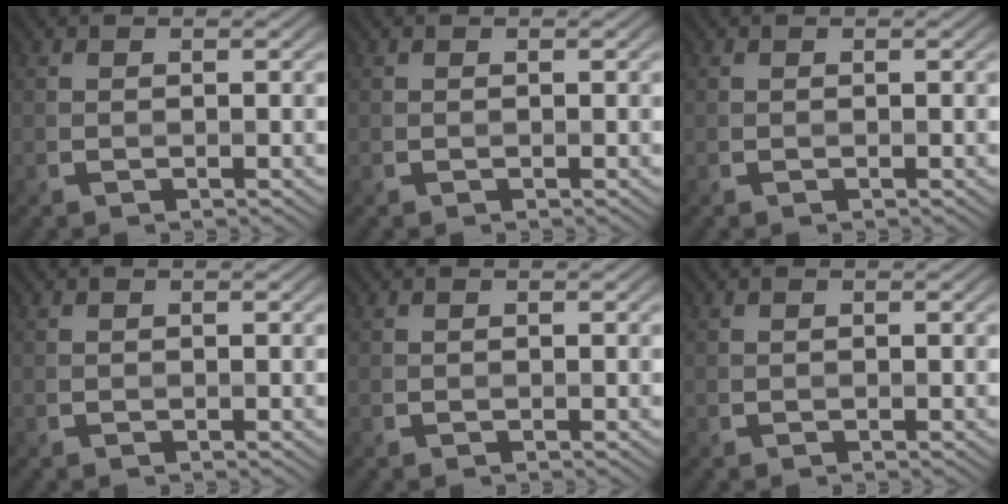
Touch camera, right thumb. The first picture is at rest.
{"total": 0.0}
{"total": 0.0}
{"total": 0.0}
{"total": 0.0}
{"total": 0.0}